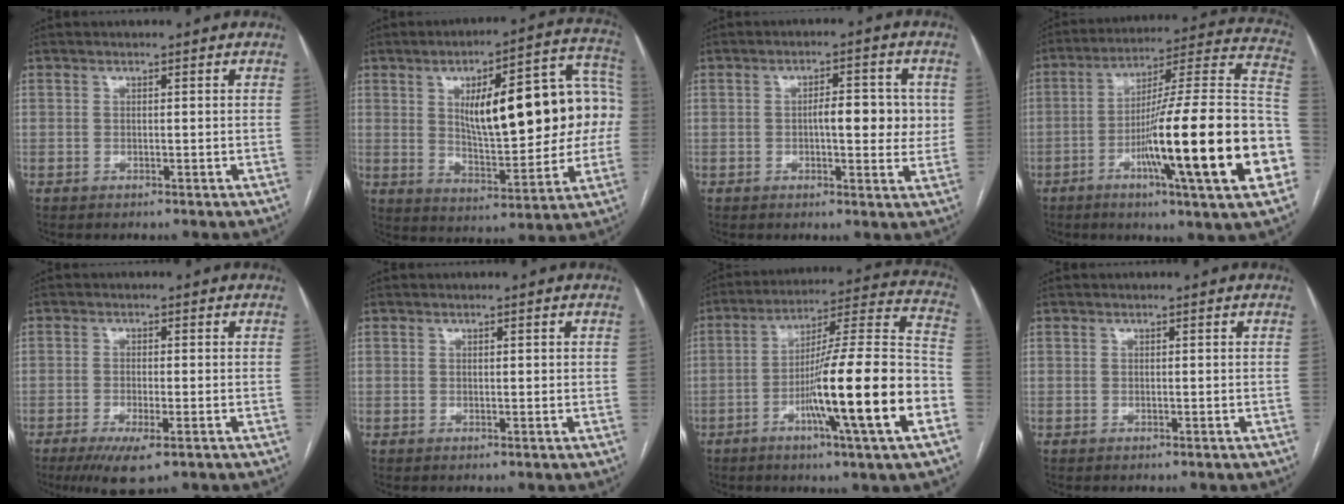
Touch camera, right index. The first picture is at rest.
{"total": 22.2, "force": [3.0, 6.6, 21.0], "torque": [-0.298, 0.041, 0.050]}
{"total": 6.8, "force": [0.4, 2.4, 6.4], "torque": [-0.085, 0.008, 0.004]}
{"total": 27.3, "force": [-7.9, 0.9, 26.1], "torque": [-0.317, -0.006, -0.131]}
{"total": 5.5, "force": [-3.1, 0.9, 4.5], "torque": [-0.083, -0.014, -0.049]}
{"total": 0.6, "force": [0.3, 0.2, 0.5], "torque": [-0.009, 0.000, 0.004]}
{"total": 20.6, "force": [-7.1, -0.3, 19.3], "torque": [-0.284, -0.006, -0.119]}
{"total": 0.0}